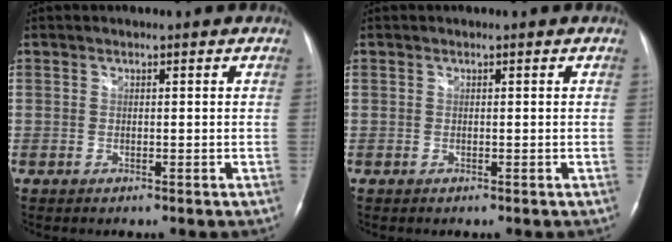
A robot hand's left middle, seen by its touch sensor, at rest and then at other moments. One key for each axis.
{"total": 0.0}